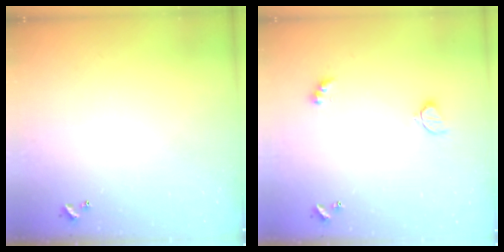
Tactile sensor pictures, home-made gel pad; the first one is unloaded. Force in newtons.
{"total": 2.6, "press": 2.6, "slide": 0.5}